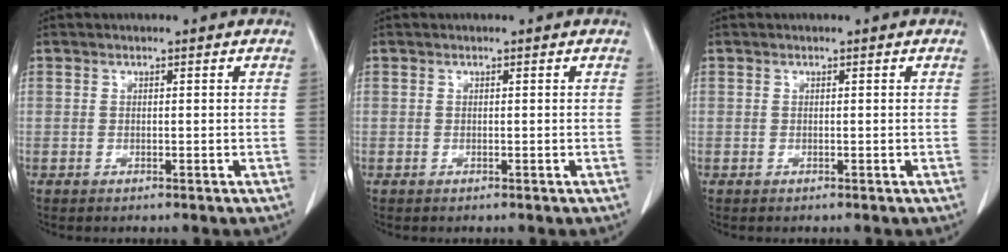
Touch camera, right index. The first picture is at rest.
{"total": 0.0}
{"total": 0.0}